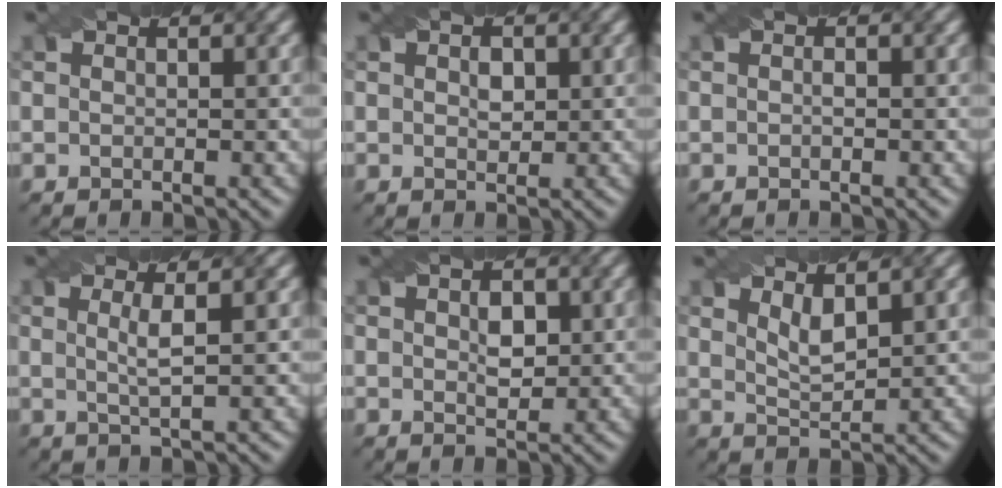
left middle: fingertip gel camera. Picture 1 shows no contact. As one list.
[{"total": 1.5, "force": [0.4, 1.0, 1.1], "torque": [-0.017, 0.000, 0.008]}, {"total": 0.5, "force": [-0.2, 0.2, 0.4], "torque": [-0.011, 0.001, -0.003]}, {"total": 2.1, "force": [0.5, 0.4, 2.1], "torque": [-0.039, 0.000, 0.005]}, {"total": 2.2, "force": [0.5, 1.3, 1.7], "torque": [-0.030, -0.001, 0.010]}, {"total": 2.3, "force": [1.4, 0.8, 1.6], "torque": [-0.035, -0.007, 0.029]}]